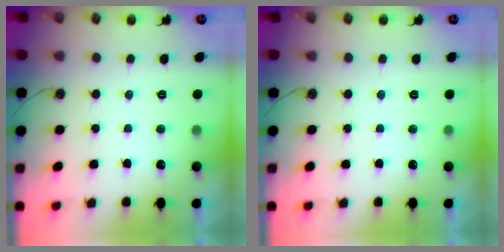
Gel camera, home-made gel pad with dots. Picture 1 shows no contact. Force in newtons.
{"total": 0.0}